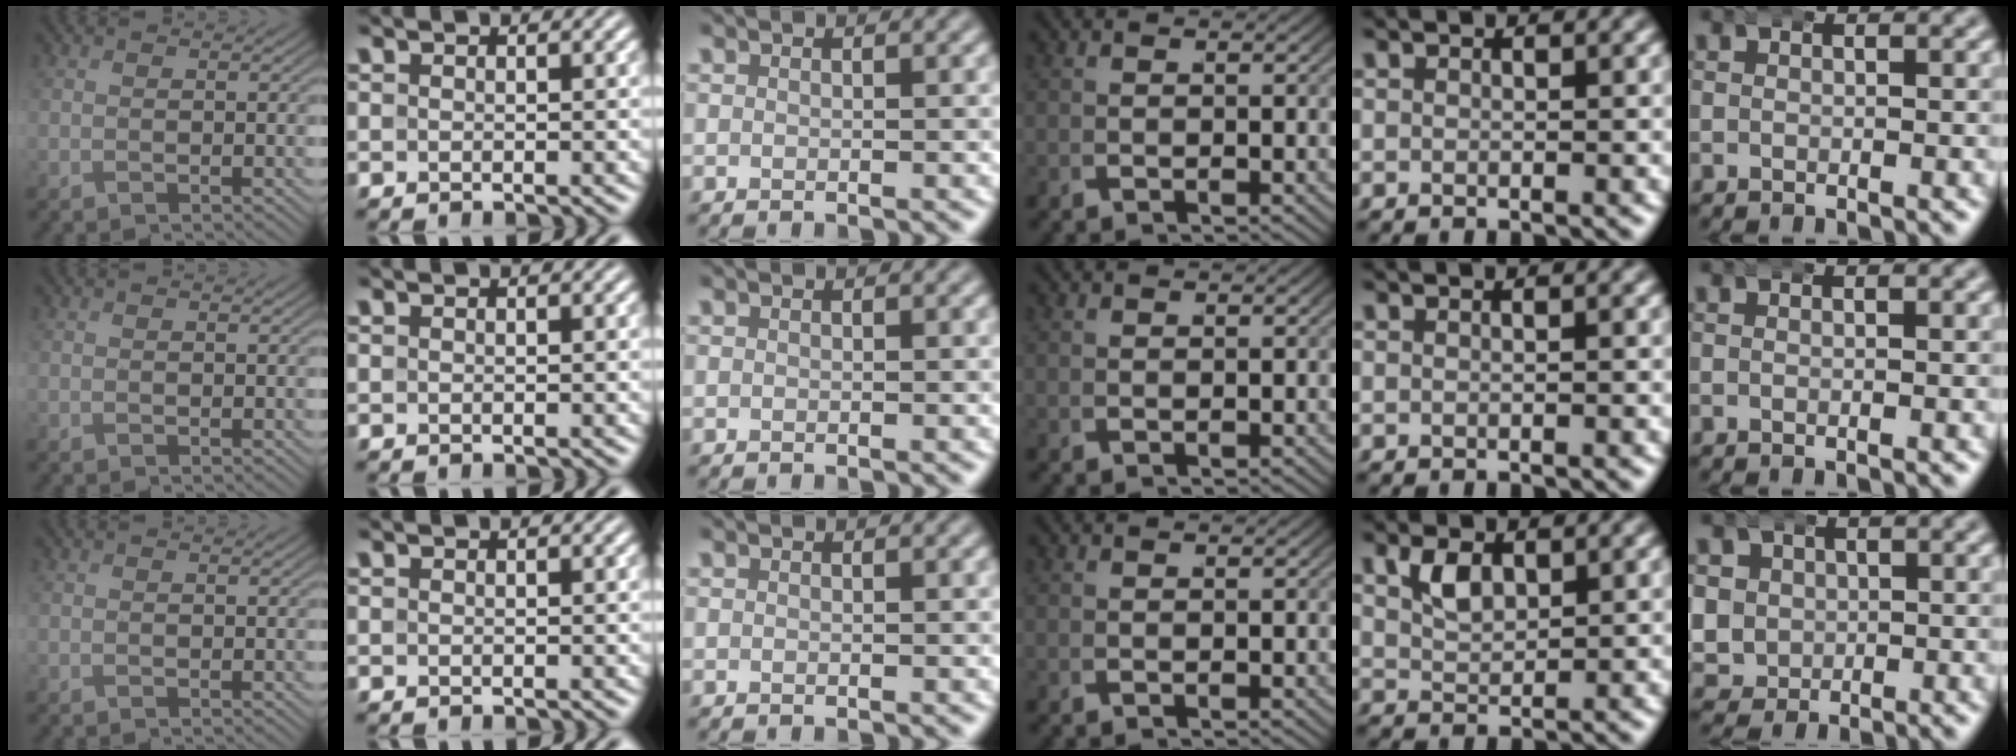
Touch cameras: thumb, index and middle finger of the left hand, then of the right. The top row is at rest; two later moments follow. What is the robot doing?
{"motion": "wrap", "object": "aluminum foil"}